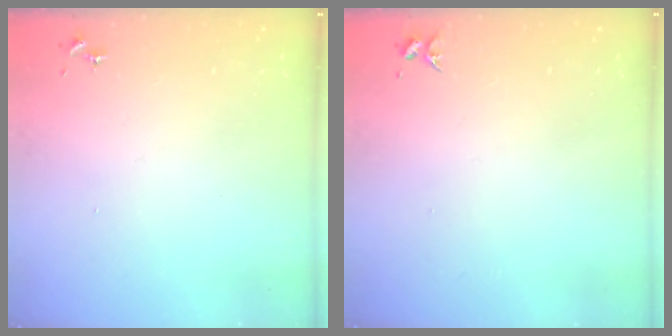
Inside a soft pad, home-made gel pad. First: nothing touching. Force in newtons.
{"total": 3.3, "press": 3.3, "slide": 0.4}